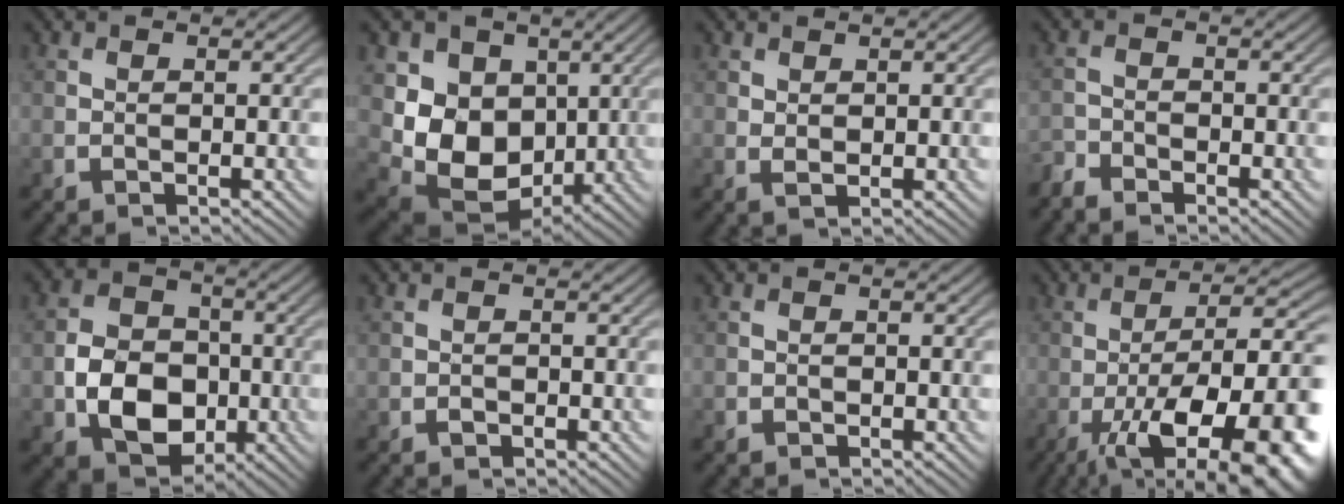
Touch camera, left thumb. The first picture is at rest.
{"total": 10.5, "force": [1.0, 8.3, 6.4], "torque": [-0.145, -0.026, 0.021]}
{"total": 1.0, "force": [0.7, 0.4, 0.5], "torque": [-0.014, -0.003, 0.018]}
{"total": 2.3, "force": [-2.1, 0.6, 0.4], "torque": [-0.009, -0.006, -0.054]}
{"total": 8.8, "force": [-2.2, 6.8, 5.2], "torque": [-0.102, -0.010, -0.048]}
{"total": 0.7, "force": [-0.5, 0.5, 0.3], "torque": [-0.004, -0.002, -0.009]}
{"total": 0.7, "force": [-0.4, 0.5, 0.1], "torque": [-0.002, -0.005, -0.008]}
{"total": 18.0, "force": [-6.9, 6.2, 15.4], "torque": [-0.236, -0.005, -0.104]}